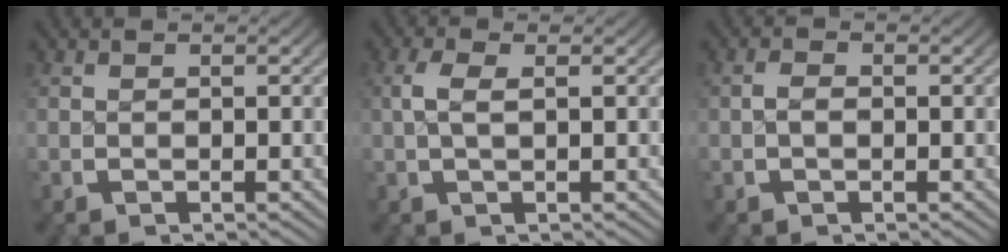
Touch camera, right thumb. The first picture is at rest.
{"total": 2.0, "force": [0.5, 0.7, 1.8], "torque": [-0.043, 0.003, 0.011]}
{"total": 1.1, "force": [-0.3, 0.7, 0.8], "torque": [-0.018, -0.004, -0.004]}